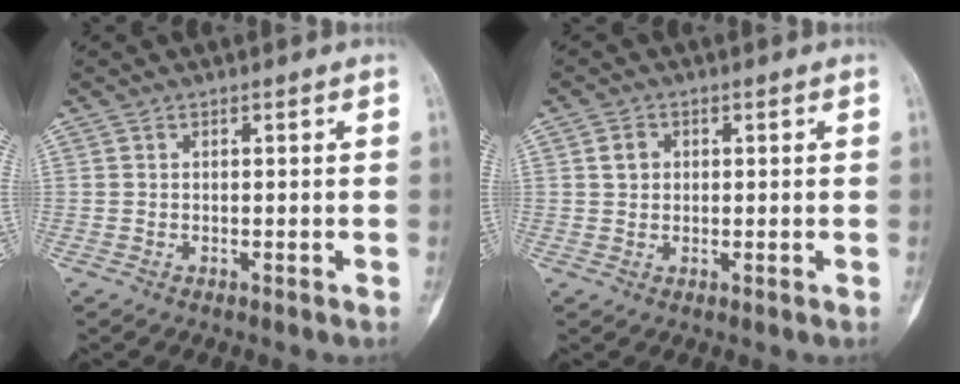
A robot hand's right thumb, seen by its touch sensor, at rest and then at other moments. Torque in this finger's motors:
{"motor_torque": [-0.25, -0.25, 0.32, -0.31, -0.02]}